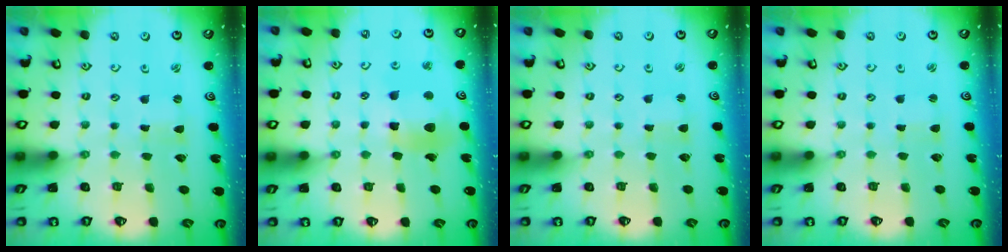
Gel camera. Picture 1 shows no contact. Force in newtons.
{"total": 11.2, "press": 11.1, "slide": 1.5}
{"total": 1.4, "press": 1.3, "slide": 0.2}
{"total": 0.0}